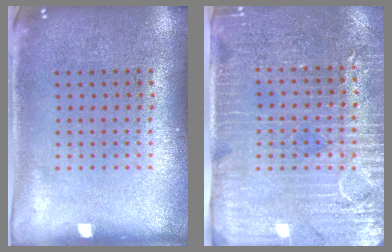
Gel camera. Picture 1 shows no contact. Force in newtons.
{"total": 3.3, "press": 3.0, "slide": 1.5}